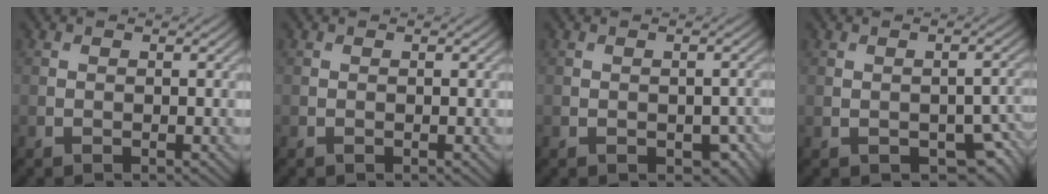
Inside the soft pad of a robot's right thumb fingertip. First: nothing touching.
{"total": 0.0}
{"total": 3.2, "force": [-1.1, 2.0, 2.1], "torque": [-0.027, -0.016, -0.008]}
{"total": 5.0, "force": [-1.8, 2.7, 3.8], "torque": [-0.056, -0.014, -0.016]}